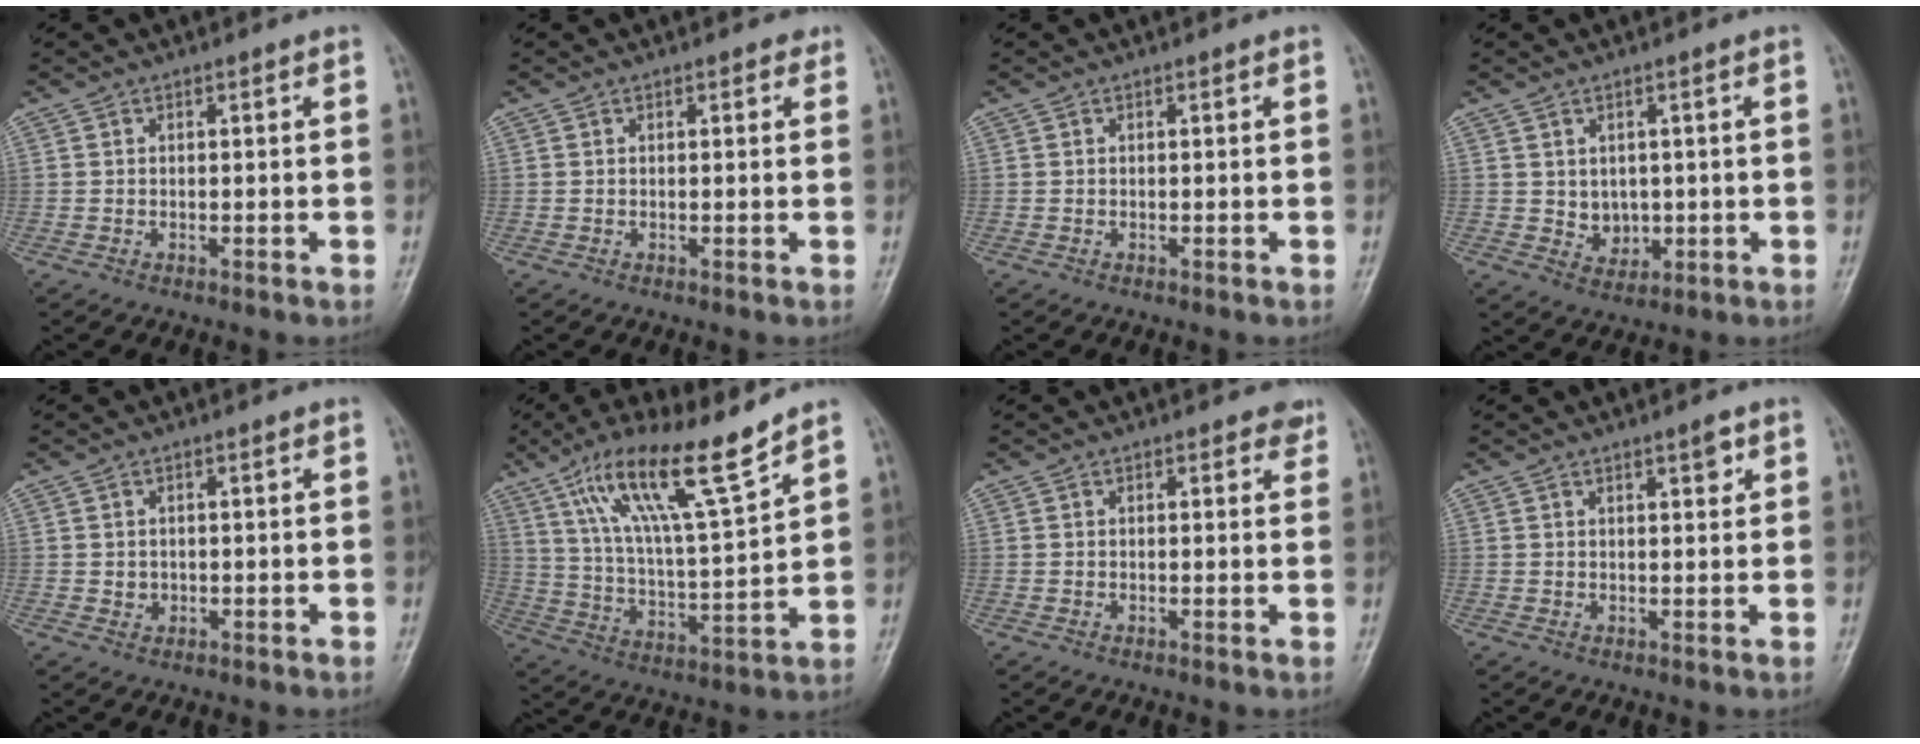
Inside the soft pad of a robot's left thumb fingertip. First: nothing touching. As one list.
[{"total": 1.6, "force": [1.3, 0.7, 0.7], "torque": [-0.002, -0.002, 0.011]}, {"total": 0.0}, {"total": 3.7, "force": [0.7, 3.0, 2.0], "torque": [-0.014, -0.010, 0.021]}, {"total": 1.3, "force": [0.4, 1.0, 0.8], "torque": [-0.005, -0.003, 0.011]}, {"total": 16.7, "force": [11.2, 1.9, 12.2], "torque": [-0.209, -0.054, 0.207]}, {"total": 2.9, "force": [2.3, 1.1, 1.4], "torque": [-0.001, -0.007, 0.019]}, {"total": 2.3, "force": [1.5, 0.5, 1.7], "torque": [-0.021, -0.010, 0.024]}]